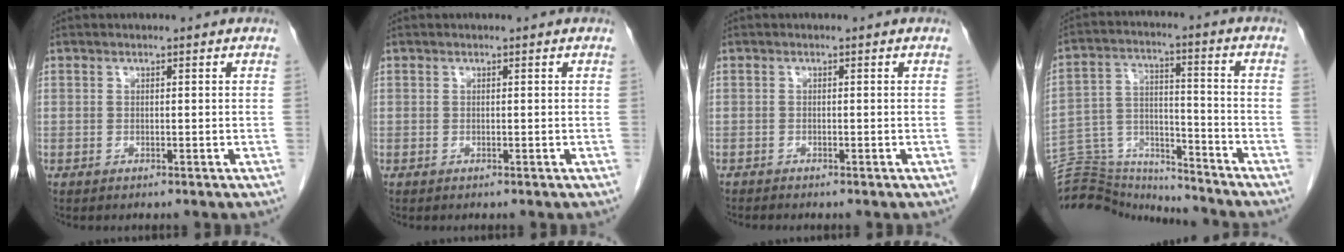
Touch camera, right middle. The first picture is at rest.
{"total": 0.0}
{"total": 0.6, "force": [-0.6, 0.0, -0.1], "torque": [-0.002, -0.002, -0.015]}
{"total": 15.3, "force": [-15.0, 2.6, 2.1], "torque": [-0.046, 0.044, -0.245]}